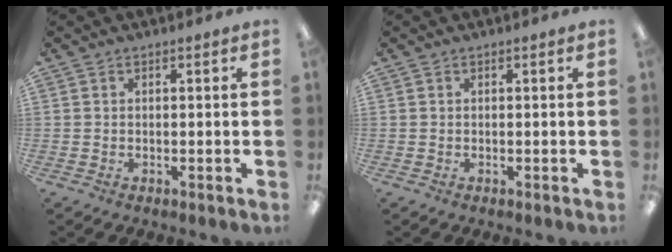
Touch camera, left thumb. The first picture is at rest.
{"total": 0.0}